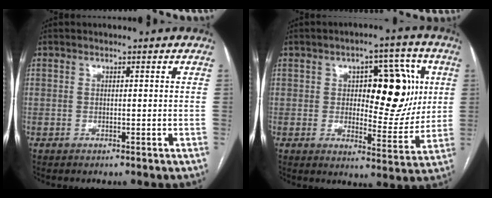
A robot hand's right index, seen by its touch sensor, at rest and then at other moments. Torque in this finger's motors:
{"motor_torque": [0.49, 0.41, 0.22, 0.06]}